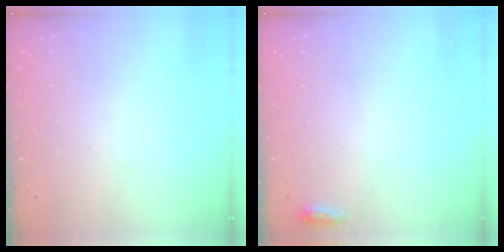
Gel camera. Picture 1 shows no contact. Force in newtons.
{"total": 3.7, "press": 3.5, "slide": 1.2}